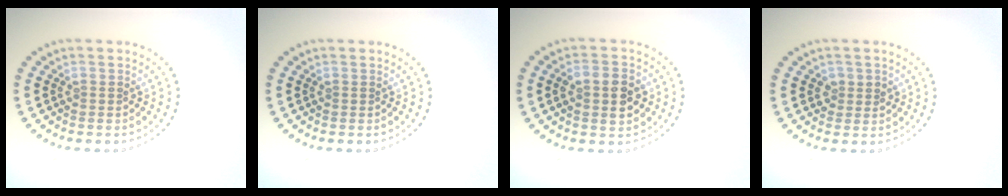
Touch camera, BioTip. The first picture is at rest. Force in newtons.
{"total": 0.0}
{"total": 3.9, "press": 3.8, "slide": 0.3}
{"total": 1.3, "press": 1.3, "slide": 0.3}